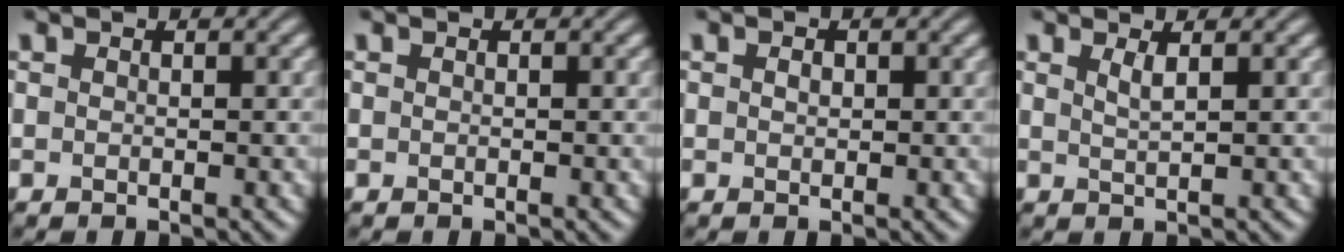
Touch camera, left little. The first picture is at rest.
{"total": 0.0}
{"total": 0.7, "force": [0.1, 0.5, 0.5], "torque": [-0.009, 0.000, 0.002]}
{"total": 1.4, "force": [0.7, 0.4, 1.1], "torque": [-0.017, 0.000, 0.011]}